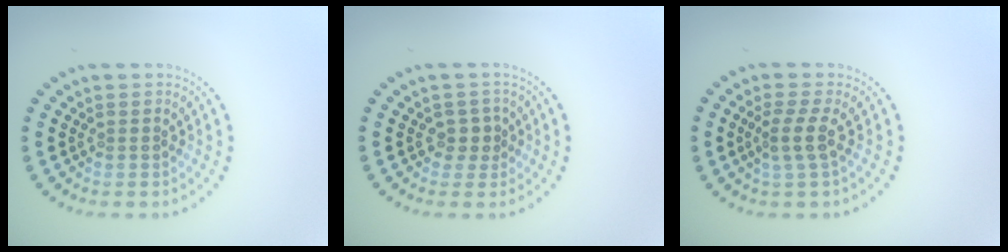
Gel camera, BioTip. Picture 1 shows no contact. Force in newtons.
{"total": 1.6, "press": 1.3, "slide": 0.9}
{"total": 2.1, "press": 1.6, "slide": 1.4}